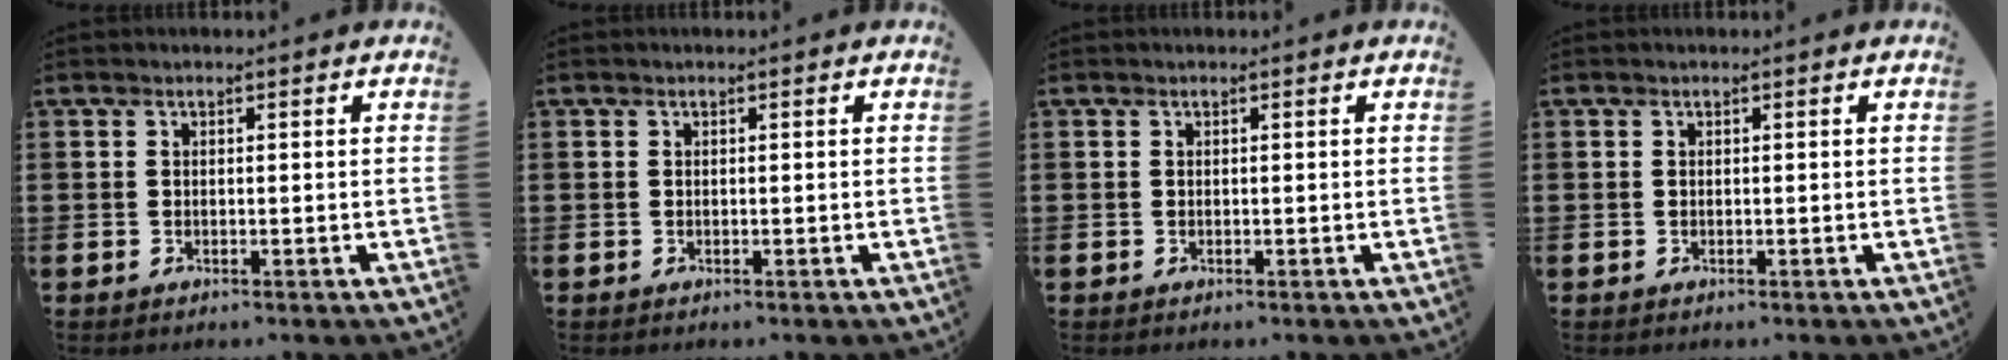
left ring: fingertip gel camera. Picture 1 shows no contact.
{"total": 0.0}
{"total": 0.0}
{"total": 0.0}